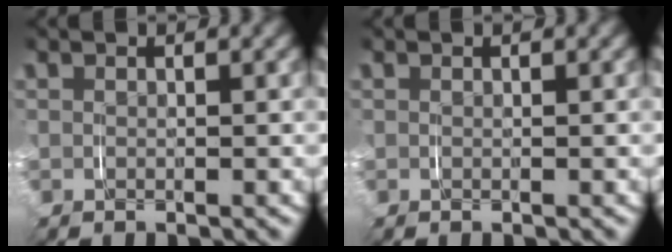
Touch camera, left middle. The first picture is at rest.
{"total": 0.0}